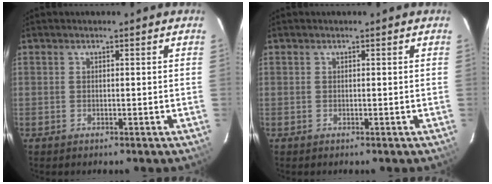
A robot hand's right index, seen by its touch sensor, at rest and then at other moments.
{"total": 0.0}